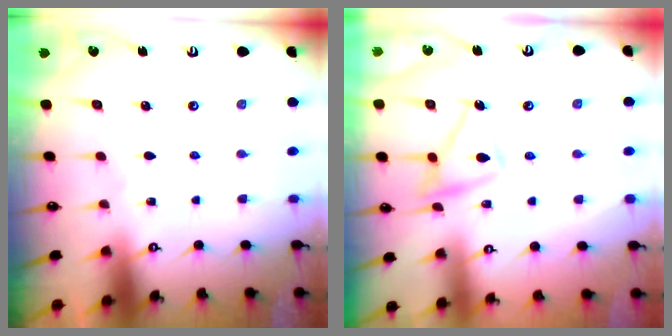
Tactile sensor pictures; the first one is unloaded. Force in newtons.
{"total": 14.0, "press": 14.0, "slide": 1.0}